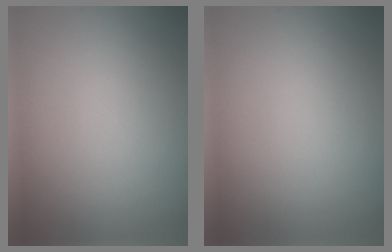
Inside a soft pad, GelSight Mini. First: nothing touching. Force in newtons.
{"total": 0.0}